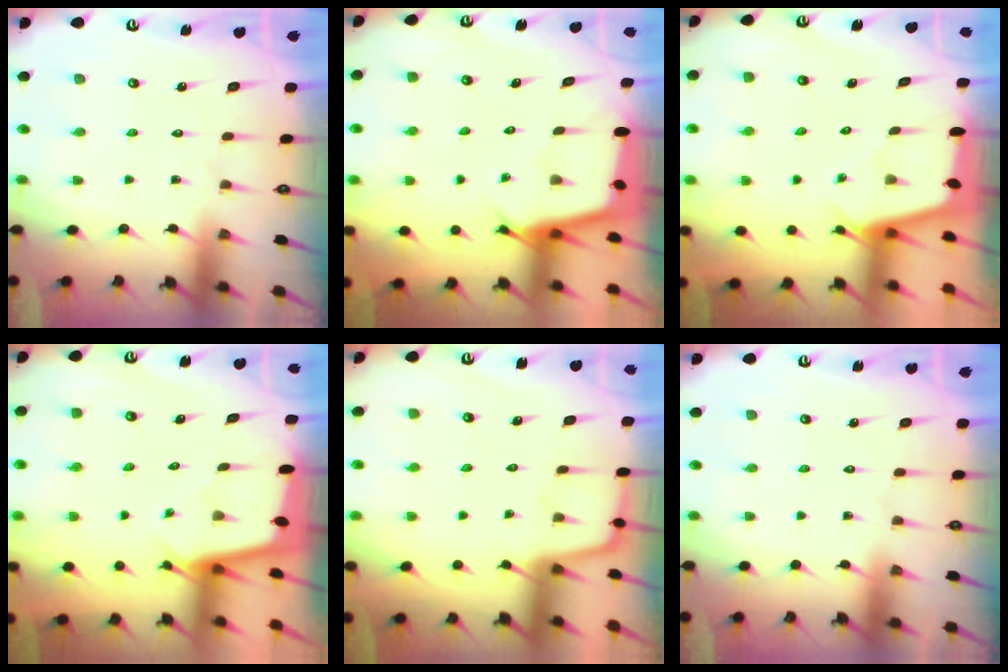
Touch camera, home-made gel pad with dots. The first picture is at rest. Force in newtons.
{"total": 2.8, "press": 2.8, "slide": 0.3}
{"total": 2.5, "press": 2.5, "slide": 0.3}
{"total": 1.9, "press": 1.9, "slide": 0.2}
{"total": 1.4, "press": 1.3, "slide": 0.3}
{"total": 0.0}